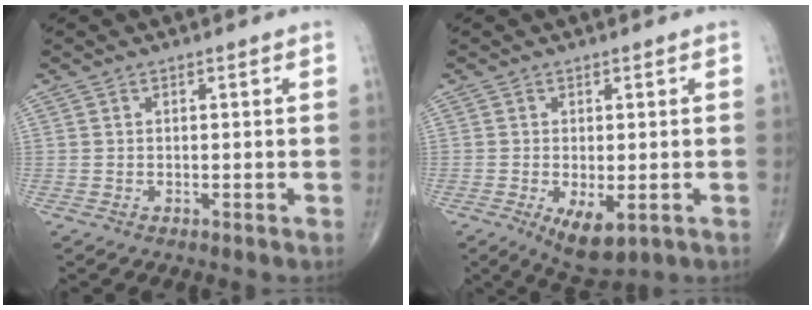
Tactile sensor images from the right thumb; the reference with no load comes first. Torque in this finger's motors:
{"motor_torque": [0.13, 0.31, 0.33, 0.10, 0.14]}